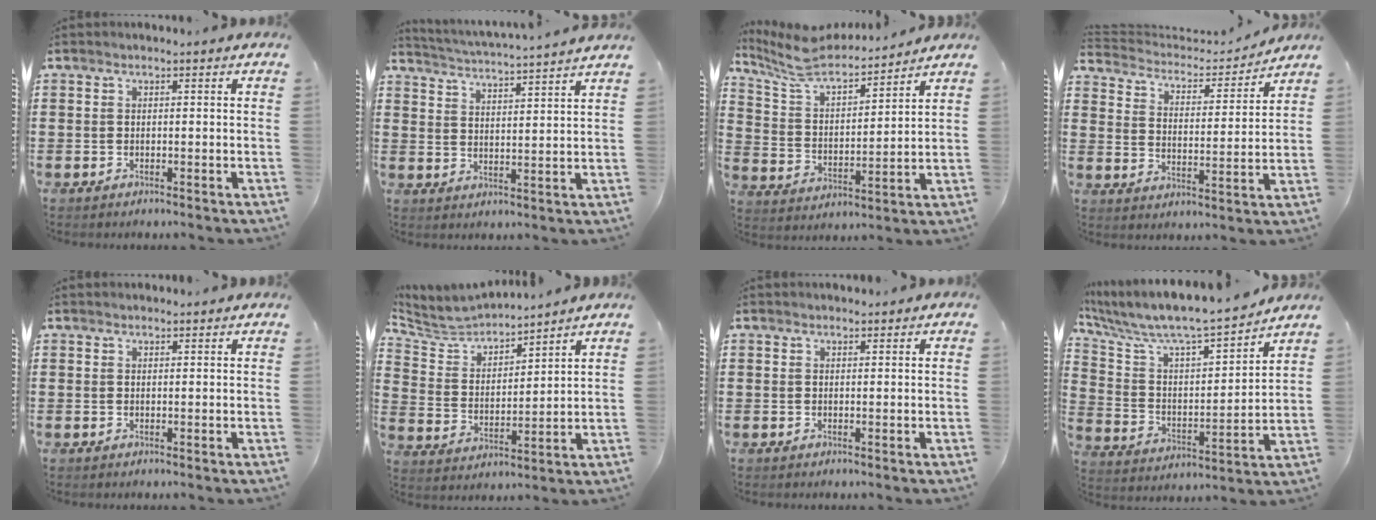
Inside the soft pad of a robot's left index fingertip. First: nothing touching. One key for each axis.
{"total": 3.9, "fx": 3.7, "fy": -1.0, "fz": 0.5, "tx": -0.028, "ty": -0.030, "tz": 0.060}
{"total": 6.5, "fx": 6.1, "fy": 1.3, "fz": 2.0, "tx": -0.070, "ty": -0.042, "tz": 0.102}
{"total": 3.9, "fx": 3.7, "fy": 0.9, "fz": 0.7, "tx": -0.039, "ty": -0.025, "tz": 0.057}
{"total": 0.7, "fx": 0.7, "fy": 0.2, "fz": 0.0, "tx": -0.001, "ty": 0.001, "tz": 0.014}
{"total": 4.7, "fx": 4.6, "fy": 1.0, "fz": 0.5, "tx": -0.043, "ty": -0.030, "tz": 0.074}
{"total": 0.8, "fx": 0.6, "fy": 0.4, "fz": 0.1, "tx": -0.003, "ty": 0.003, "tz": 0.013}
{"total": 7.7, "fx": 7.0, "fy": 0.8, "fz": 3.0, "tx": -0.094, "ty": -0.060, "tz": 0.113}